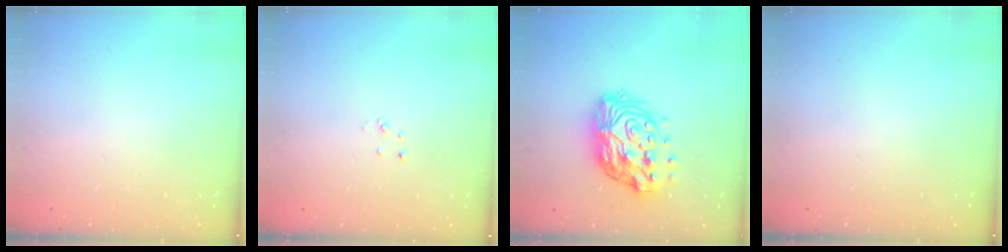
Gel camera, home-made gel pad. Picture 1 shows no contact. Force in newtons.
{"total": 2.0, "press": 2.0, "slide": 0.2}
{"total": 16.0, "press": 16.0, "slide": 1.1}
{"total": 0.0}